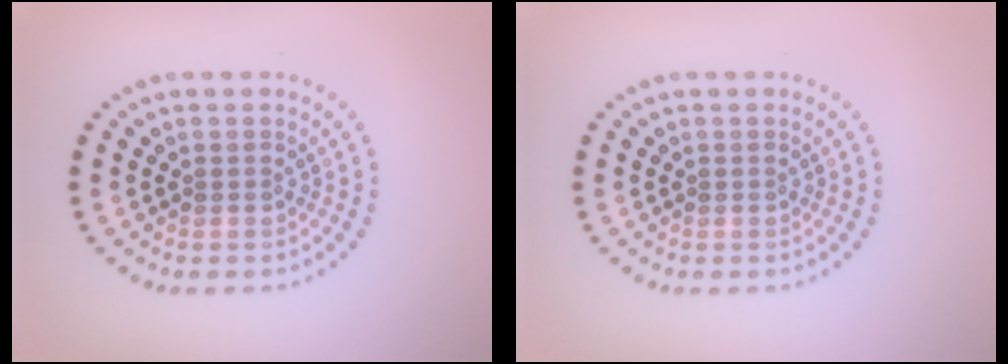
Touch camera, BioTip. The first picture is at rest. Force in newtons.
{"total": 0.0}